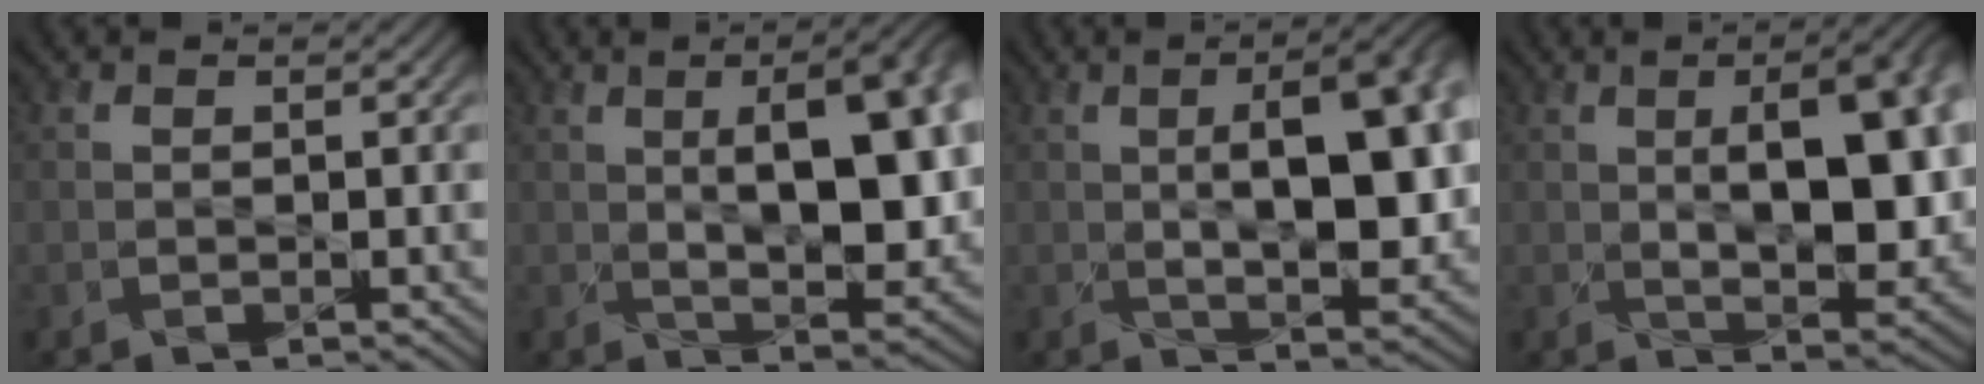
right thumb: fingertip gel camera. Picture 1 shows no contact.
{"total": 14.5, "force": [2.7, 6.2, 12.8], "torque": [-0.160, 0.024, 0.035]}
{"total": 12.7, "force": [1.7, 5.1, 11.5], "torque": [-0.145, 0.020, 0.011]}
{"total": 14.1, "force": [2.2, 6.1, 12.5], "torque": [-0.157, 0.022, 0.026]}